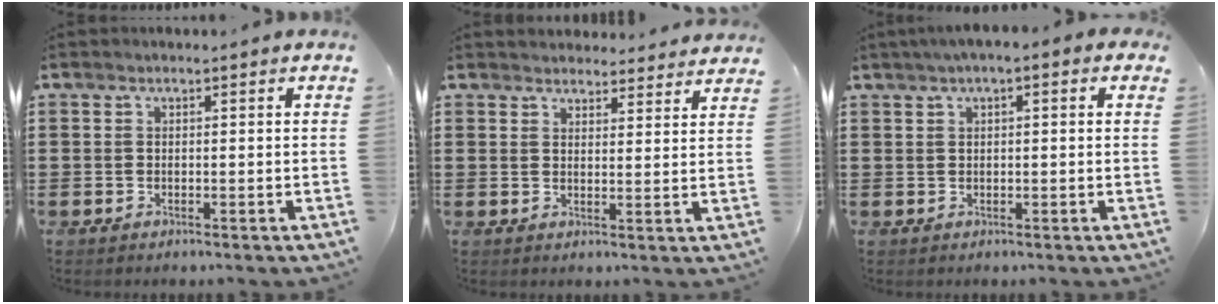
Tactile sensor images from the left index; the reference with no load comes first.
{"total": 3.4, "force": [3.4, 0.5, -0.1], "torque": [-0.001, -0.016, 0.062]}
{"total": 2.0, "force": [0.5, 0.4, 1.9], "torque": [-0.035, 0.005, 0.007]}